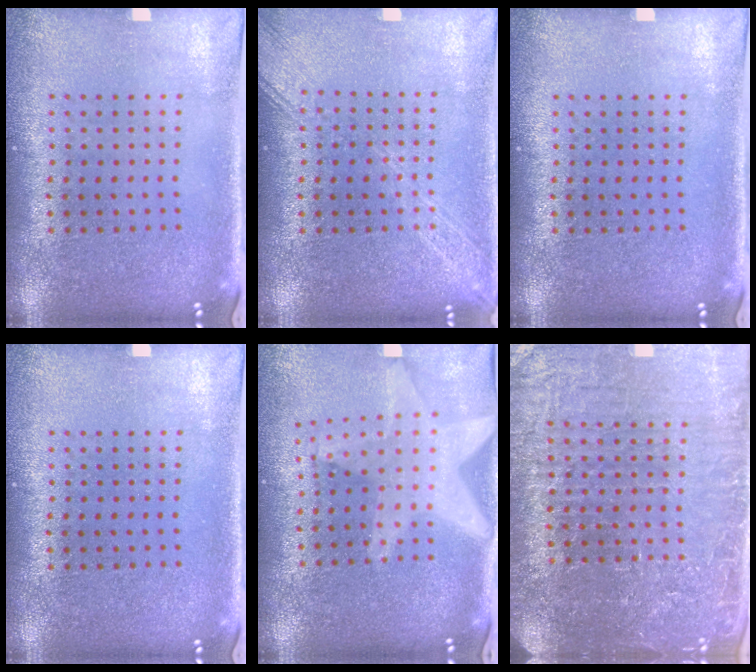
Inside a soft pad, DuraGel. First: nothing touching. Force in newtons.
{"total": 3.0, "press": 3.0, "slide": 0.5}
{"total": 0.0}
{"total": 0.0}
{"total": 2.2, "press": 1.7, "slide": 1.3}
{"total": 4.8, "press": 4.5, "slide": 1.8}